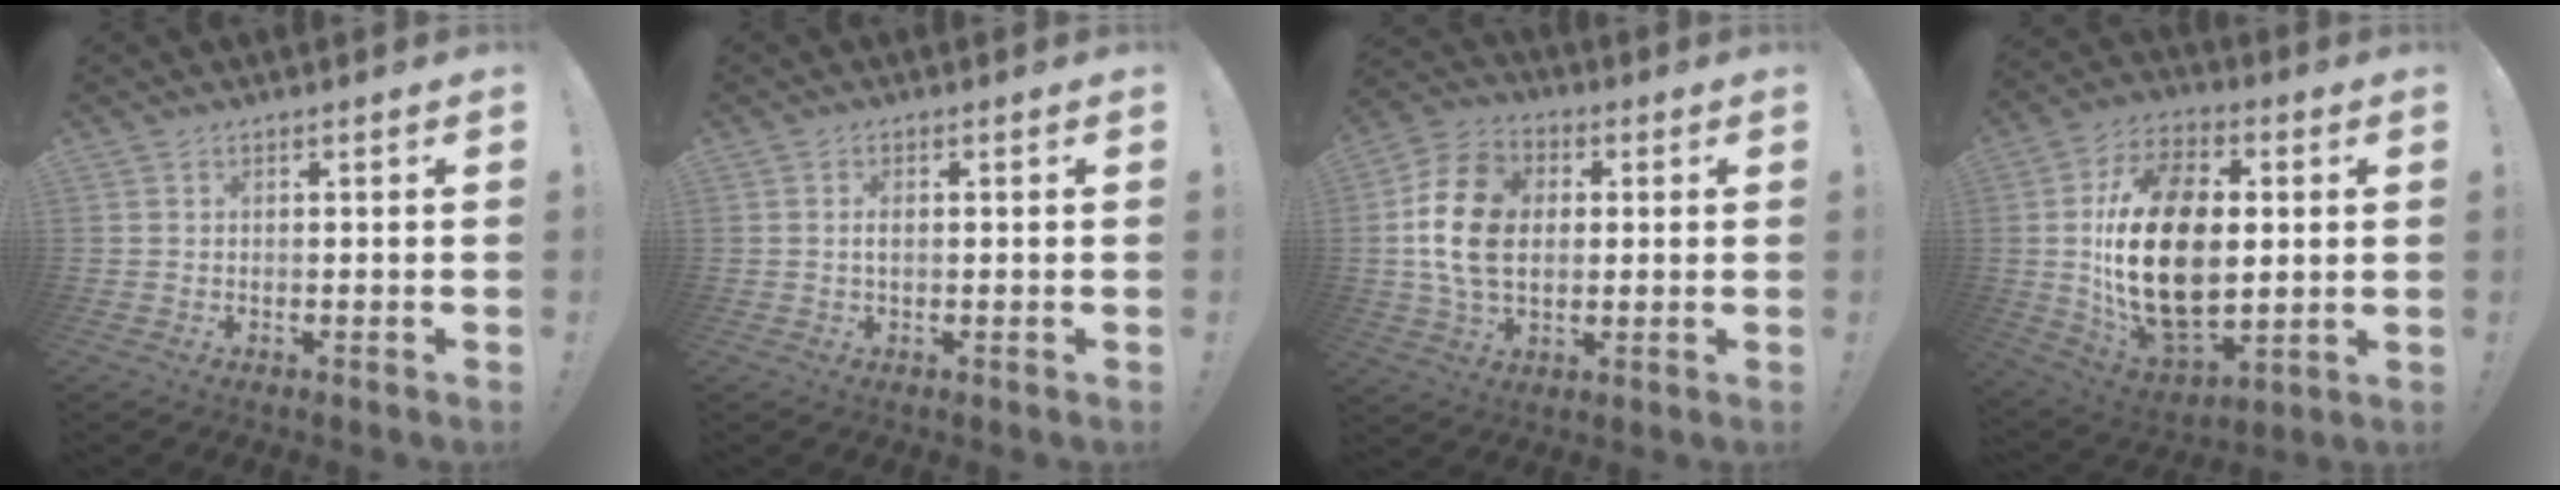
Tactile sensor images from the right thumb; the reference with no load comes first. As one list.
[{"total": 1.6, "force": [0.0, 0.7, 1.5], "torque": [-0.026, 0.001, -0.001]}, {"total": 17.5, "force": [1.1, 12.6, 12.1], "torque": [-0.213, 0.008, 0.017]}, {"total": 27.1, "force": [1.4, 16.6, 21.4], "torque": [-0.405, -0.008, 0.030]}]